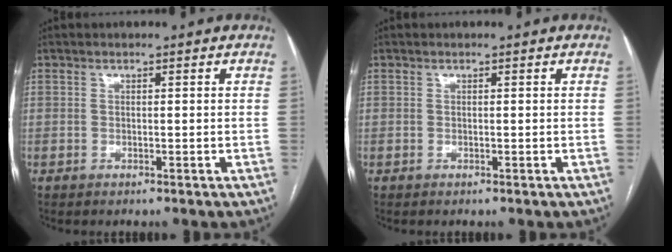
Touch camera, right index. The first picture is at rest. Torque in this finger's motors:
{"motor_torque": [0.00, 0.00, 0.00, 0.01]}